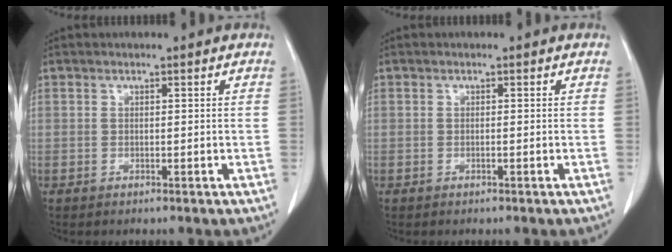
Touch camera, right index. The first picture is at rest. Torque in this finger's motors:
{"motor_torque": [0.03, 0.00, 0.02, 0.01]}